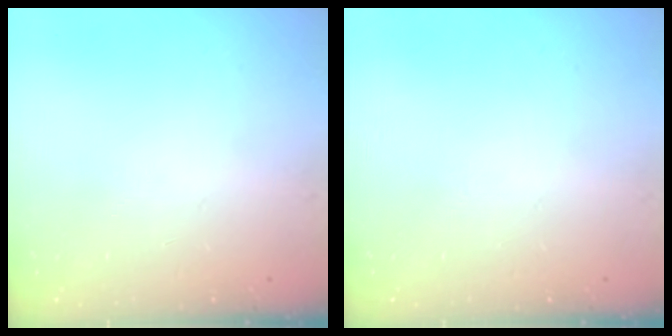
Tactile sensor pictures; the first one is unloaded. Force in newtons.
{"total": 0.0}